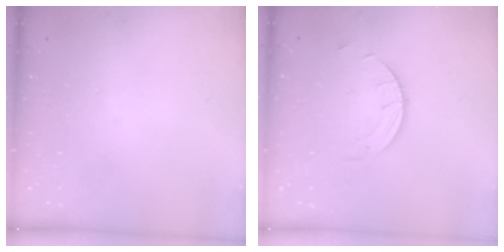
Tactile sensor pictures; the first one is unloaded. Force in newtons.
{"total": 2.5, "press": 2.5, "slide": 0.2}